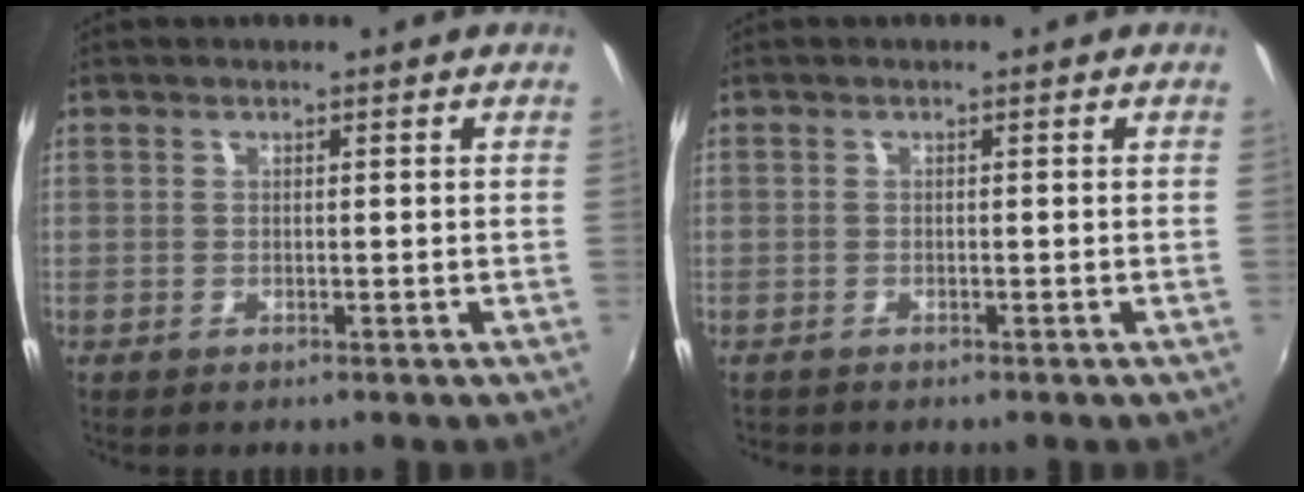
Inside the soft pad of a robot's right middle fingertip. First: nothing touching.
{"total": 0.7, "force": [-0.6, 0.3, 0.1], "torque": [-0.003, -0.002, -0.011]}